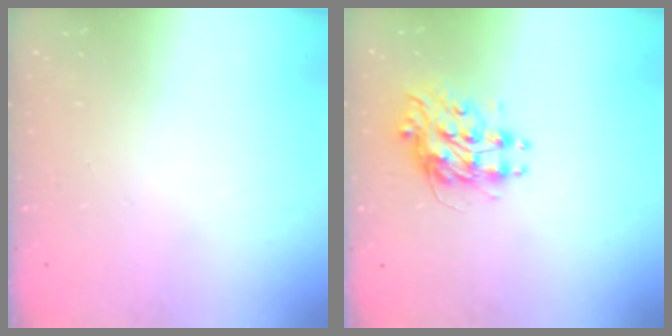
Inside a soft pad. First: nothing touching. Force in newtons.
{"total": 9.0, "press": 9.0, "slide": 0.7}